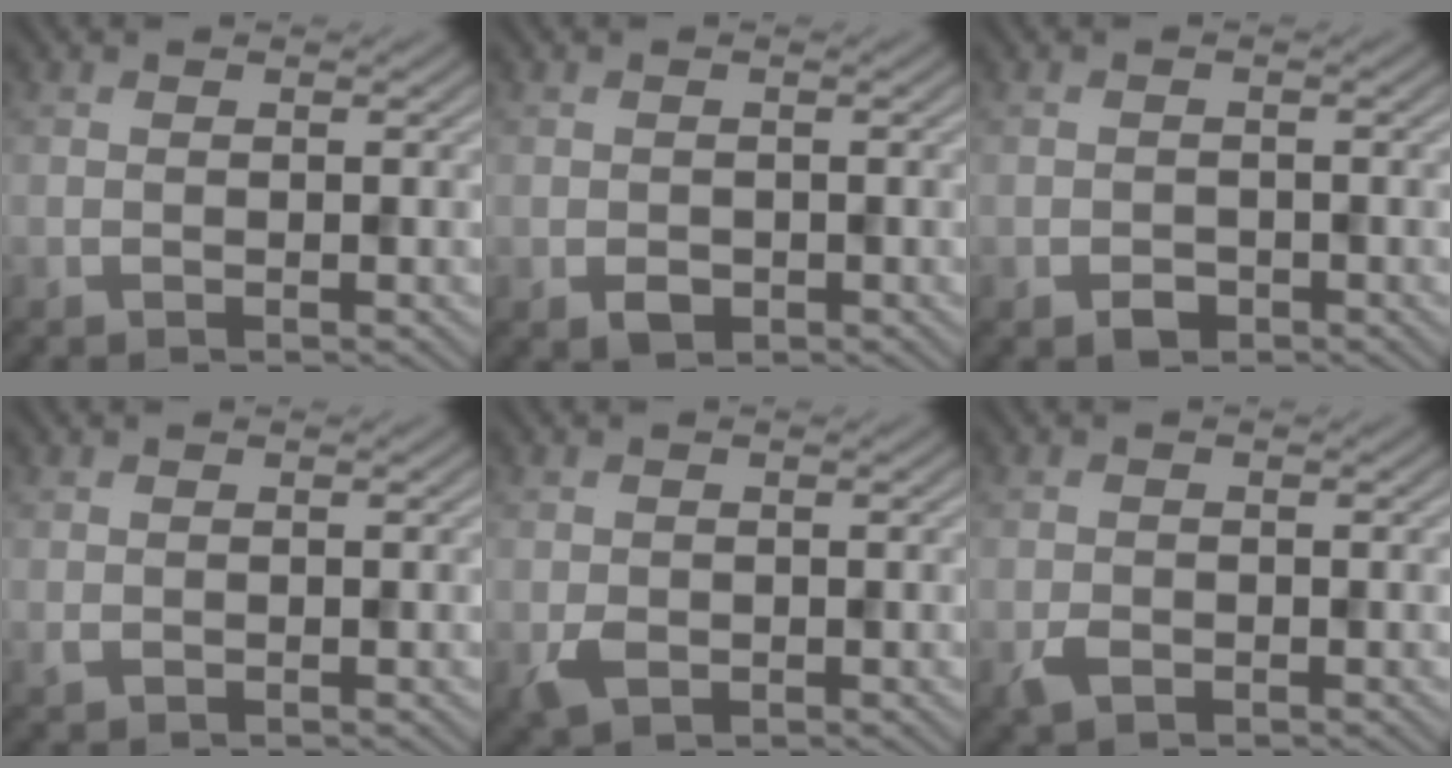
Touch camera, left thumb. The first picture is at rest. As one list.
[{"total": 1.6, "force": [-0.6, 1.3, 0.8], "torque": [-0.017, -0.009, -0.011]}, {"total": 1.6, "force": [-0.9, 1.1, 0.6], "torque": [-0.009, -0.004, -0.020]}, {"total": 0.5, "force": [0.1, 0.4, 0.3], "torque": [-0.008, -0.001, 0.005]}, {"total": 2.2, "force": [-0.4, 1.7, 1.2], "torque": [-0.028, -0.009, -0.006]}, {"total": 1.7, "force": [-0.8, 1.2, 0.9], "torque": [-0.023, -0.007, -0.016]}]